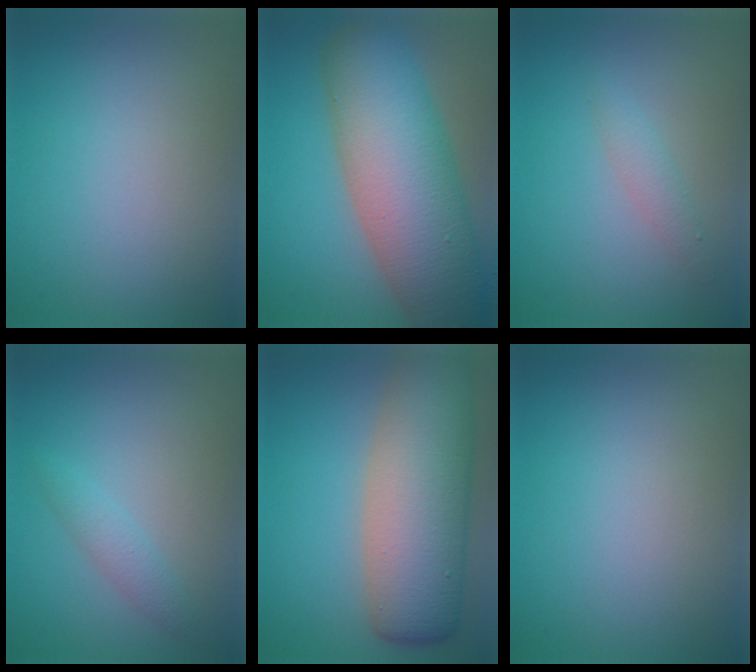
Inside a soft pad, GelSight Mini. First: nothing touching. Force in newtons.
{"total": 13.2, "press": 13.2, "slide": 0.7}
{"total": 1.3, "press": 1.3, "slide": 0.0}
{"total": 1.5, "press": 1.5, "slide": 0.0}
{"total": 10.8, "press": 10.8, "slide": 0.4}
{"total": 0.0}